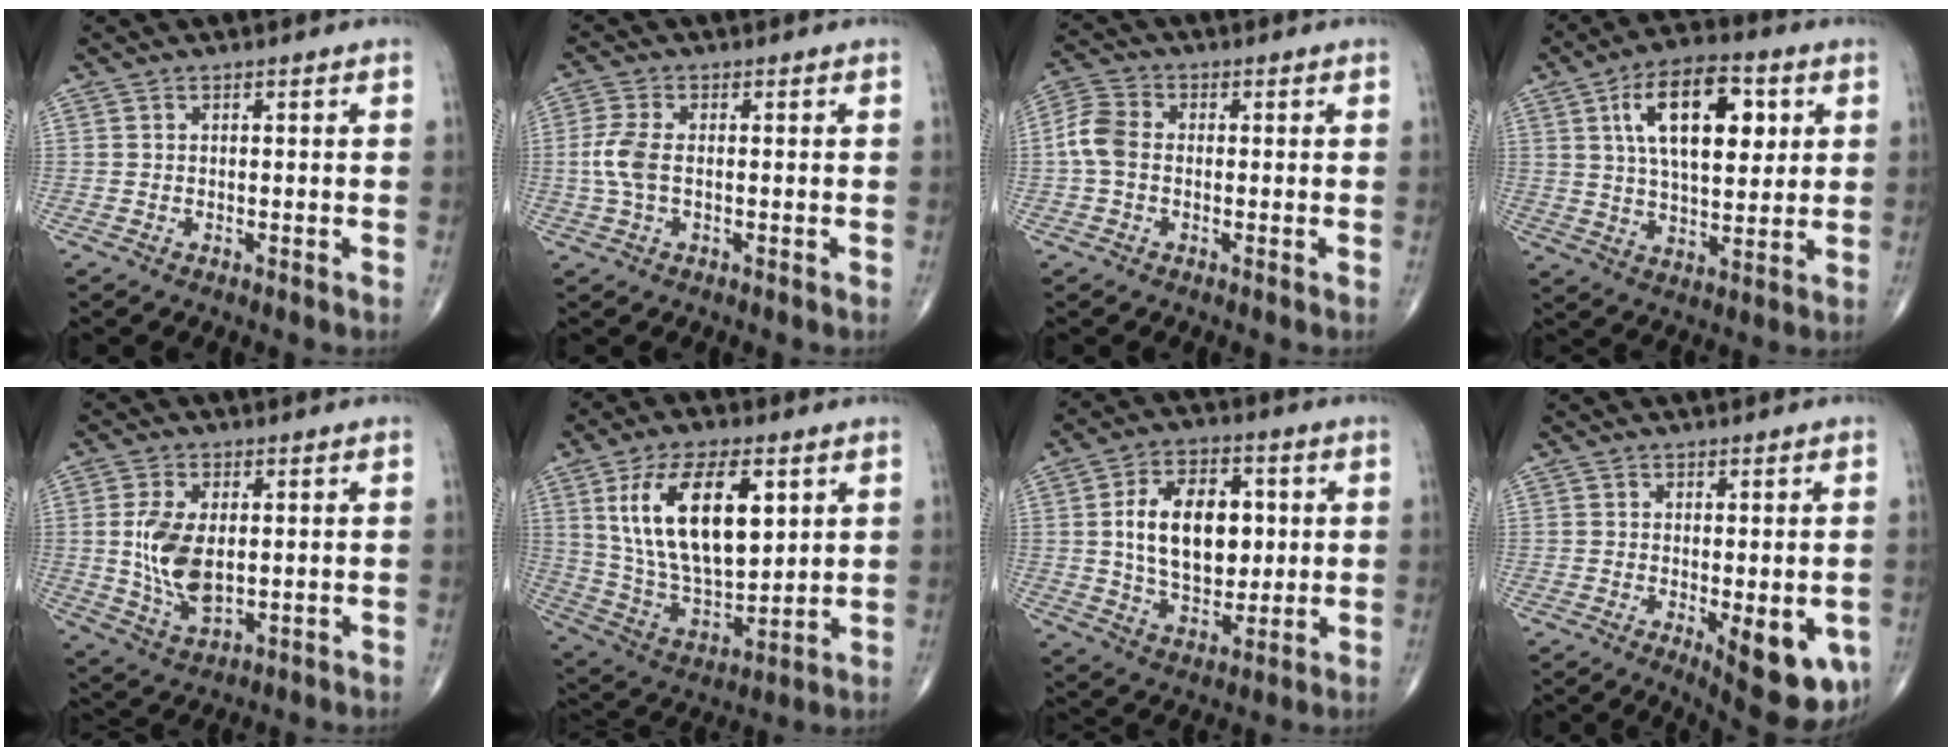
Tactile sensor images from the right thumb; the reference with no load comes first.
{"total": 5.1, "force": [-0.2, 2.5, 4.4], "torque": [-0.118, 0.007, -0.008]}
{"total": 6.0, "force": [-0.4, 4.3, 4.2], "torque": [-0.090, 0.017, -0.018]}
{"total": 16.7, "force": [5.2, 8.1, 13.7], "torque": [-0.201, -0.006, 0.087]}
{"total": 10.6, "force": [0.7, 5.8, 8.8], "torque": [-0.173, -0.012, 0.024]}
{"total": 20.1, "force": [6.4, 9.6, 16.4], "torque": [-0.281, -0.021, 0.127]}
{"total": 15.4, "force": [2.1, 9.4, 12.1], "torque": [-0.171, -0.005, 0.039]}
{"total": 10.8, "force": [-3.1, 4.1, 9.5], "torque": [-0.107, -0.017, -0.032]}